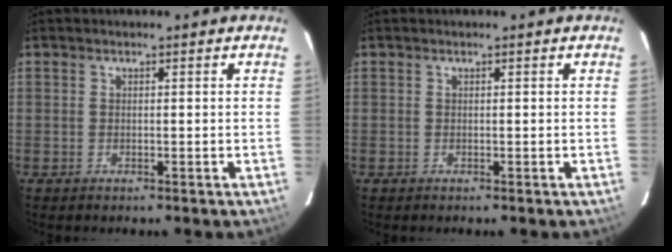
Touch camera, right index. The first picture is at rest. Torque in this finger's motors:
{"motor_torque": [0.19, 0.00, 0.07, 0.01]}